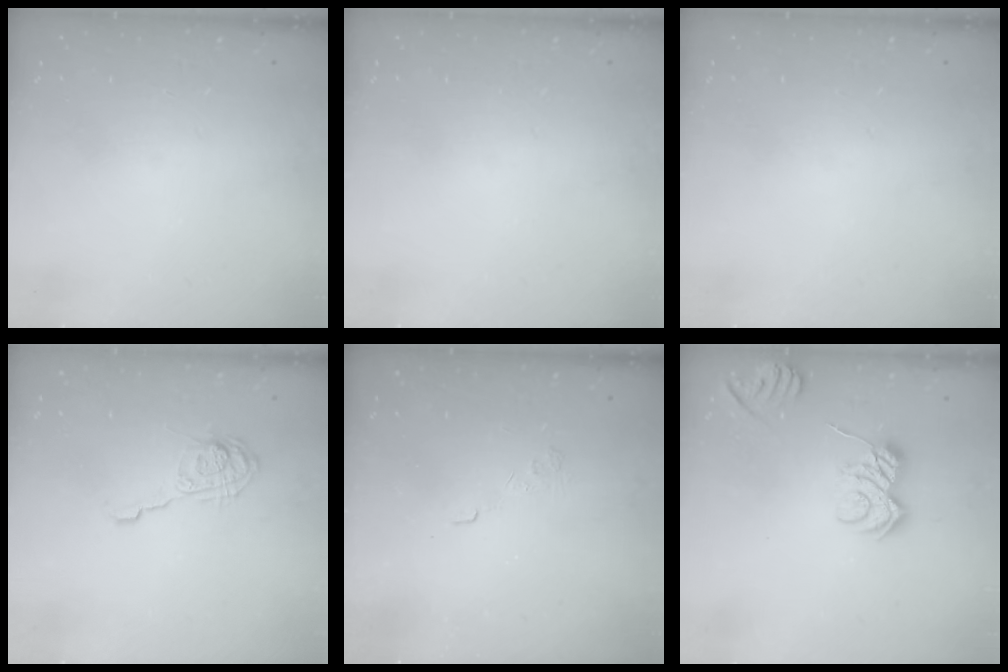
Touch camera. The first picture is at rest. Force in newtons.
{"total": 0.0}
{"total": 0.0}
{"total": 11.8, "press": 11.8, "slide": 0.4}
{"total": 2.4, "press": 1.9, "slide": 1.4}
{"total": 6.9, "press": 6.8, "slide": 0.9}